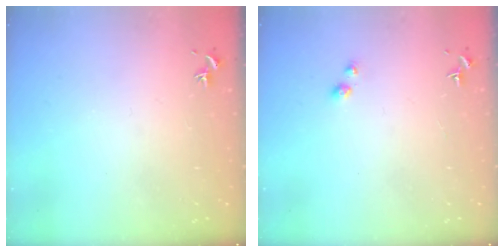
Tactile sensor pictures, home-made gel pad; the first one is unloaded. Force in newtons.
{"total": 2.8, "press": 2.8, "slide": 0.3}